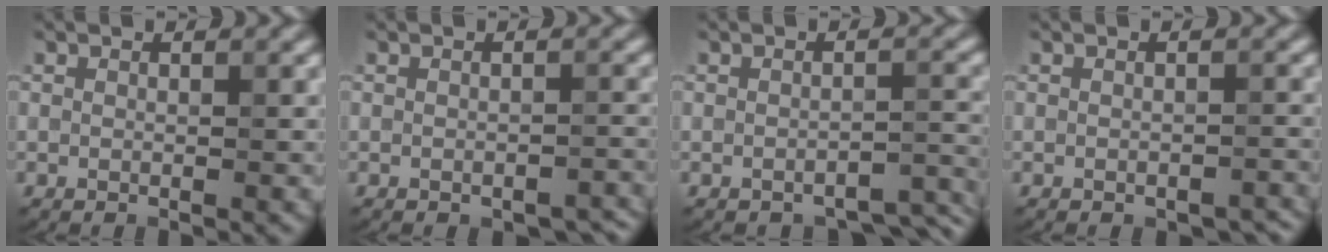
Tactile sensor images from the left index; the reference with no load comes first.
{"total": 1.9, "force": [-1.6, 0.6, 0.8], "torque": [-0.015, -0.001, -0.016]}
{"total": 2.9, "force": [-2.5, 0.8, 1.1], "torque": [-0.021, -0.001, -0.028]}
{"total": 1.6, "force": [-1.4, 0.4, 0.5], "torque": [-0.012, 0.000, -0.015]}